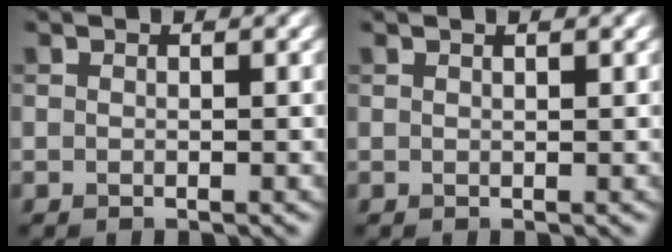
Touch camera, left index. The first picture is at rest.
{"total": 1.0, "force": [0.7, 0.2, 0.6], "torque": [-0.007, 0.002, 0.005]}